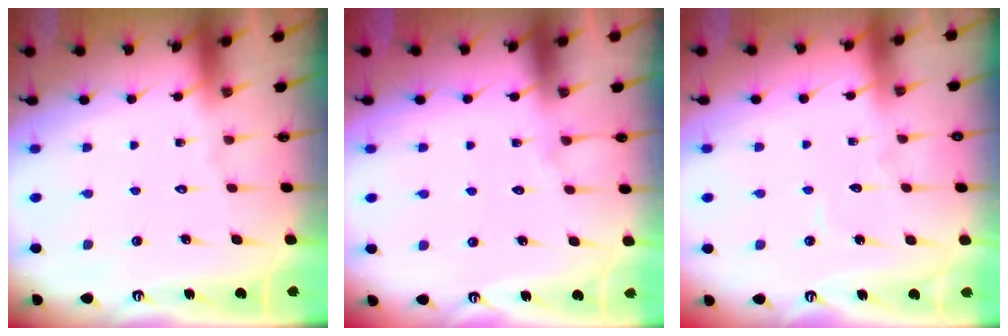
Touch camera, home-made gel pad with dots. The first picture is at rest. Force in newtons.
{"total": 2.9, "press": 2.9, "slide": 0.2}
{"total": 3.5, "press": 3.5, "slide": 0.1}